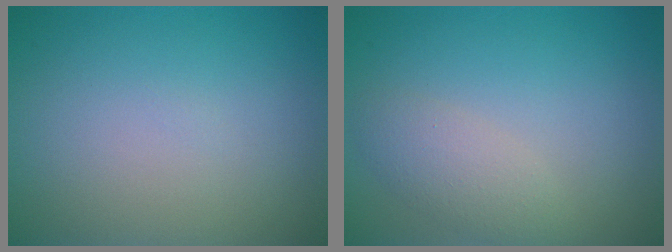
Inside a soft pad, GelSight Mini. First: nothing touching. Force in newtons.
{"total": 2.5, "press": 2.5, "slide": 0.1}